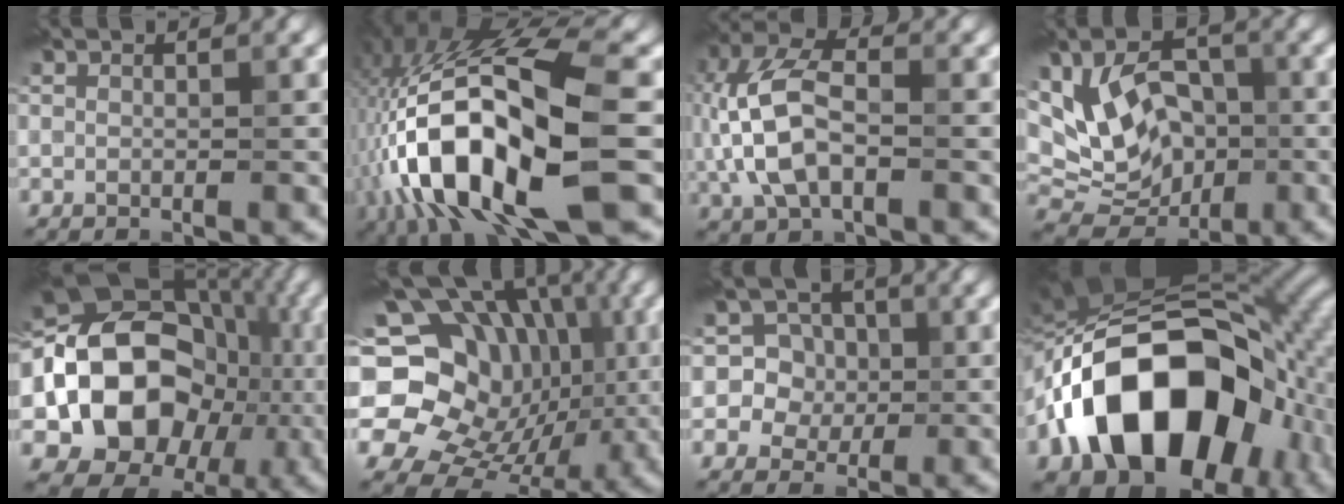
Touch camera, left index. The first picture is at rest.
{"total": 14.2, "force": [-4.6, 4.6, 12.6], "torque": [-0.231, 0.013, -0.074]}
{"total": 7.6, "force": [0.0, 4.2, 6.3], "torque": [-0.147, 0.019, -0.010]}
{"total": 9.9, "force": [0.6, 6.9, 7.1], "torque": [-0.113, 0.008, 0.019]}
{"total": 15.1, "force": [-2.0, 11.8, 9.1], "torque": [-0.150, 0.006, -0.042]}
{"total": 18.9, "force": [0.1, 16.1, 9.8], "torque": [-0.198, 0.046, -0.006]}
{"total": 7.4, "force": [0.5, 7.3, 1.5], "torque": [-0.043, 0.034, 0.005]}
{"total": 16.9, "force": [-5.1, 10.7, 12.0], "torque": [-0.193, 0.020, -0.101]}